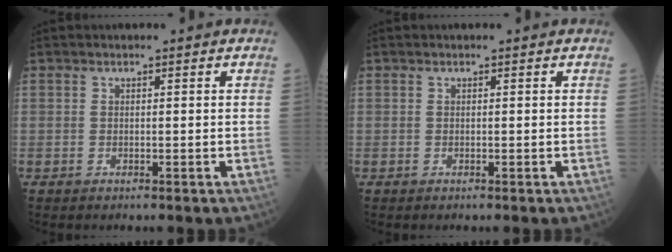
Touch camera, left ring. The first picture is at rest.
{"total": 0.0}